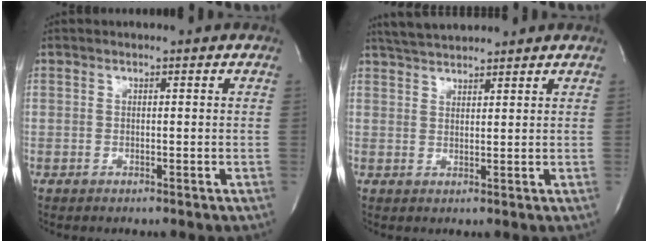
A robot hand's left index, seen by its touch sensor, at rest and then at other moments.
{"total": 5.3, "force": [5.0, 0.5, 1.6], "torque": [-0.036, 0.026, 0.094]}